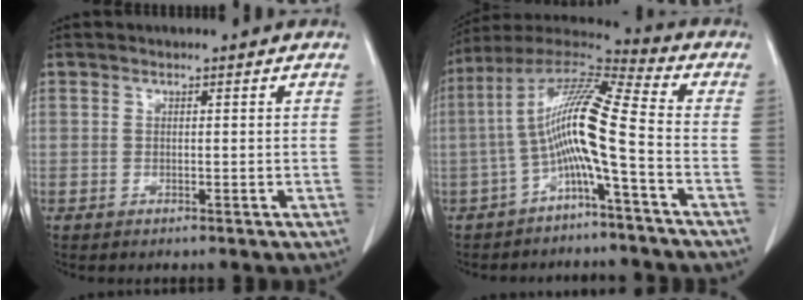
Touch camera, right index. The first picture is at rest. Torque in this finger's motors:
{"motor_torque": [1.95, -0.19, 0.43, 0.14]}